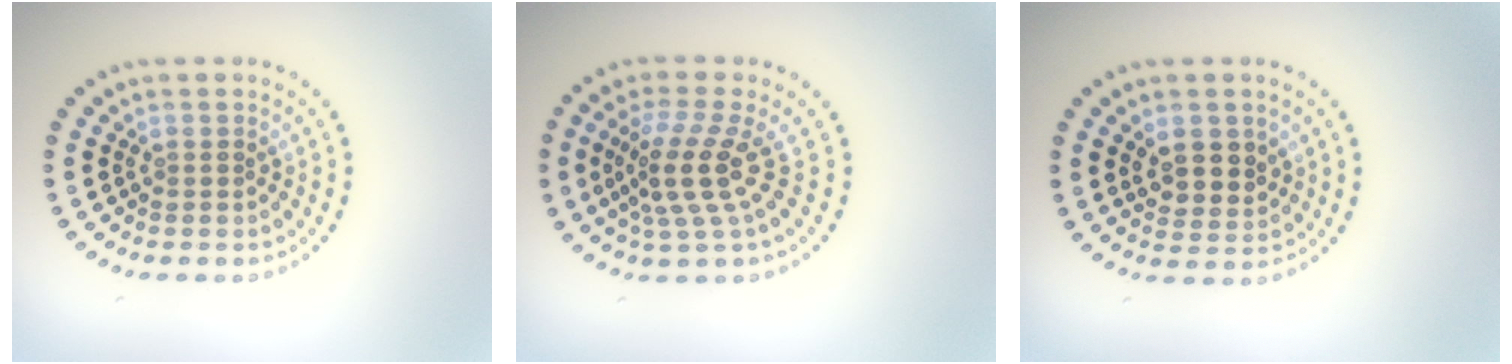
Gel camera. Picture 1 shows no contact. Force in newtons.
{"total": 4.0, "press": 2.8, "slide": 2.9}
{"total": 2.9, "press": 2.7, "slide": 1.0}